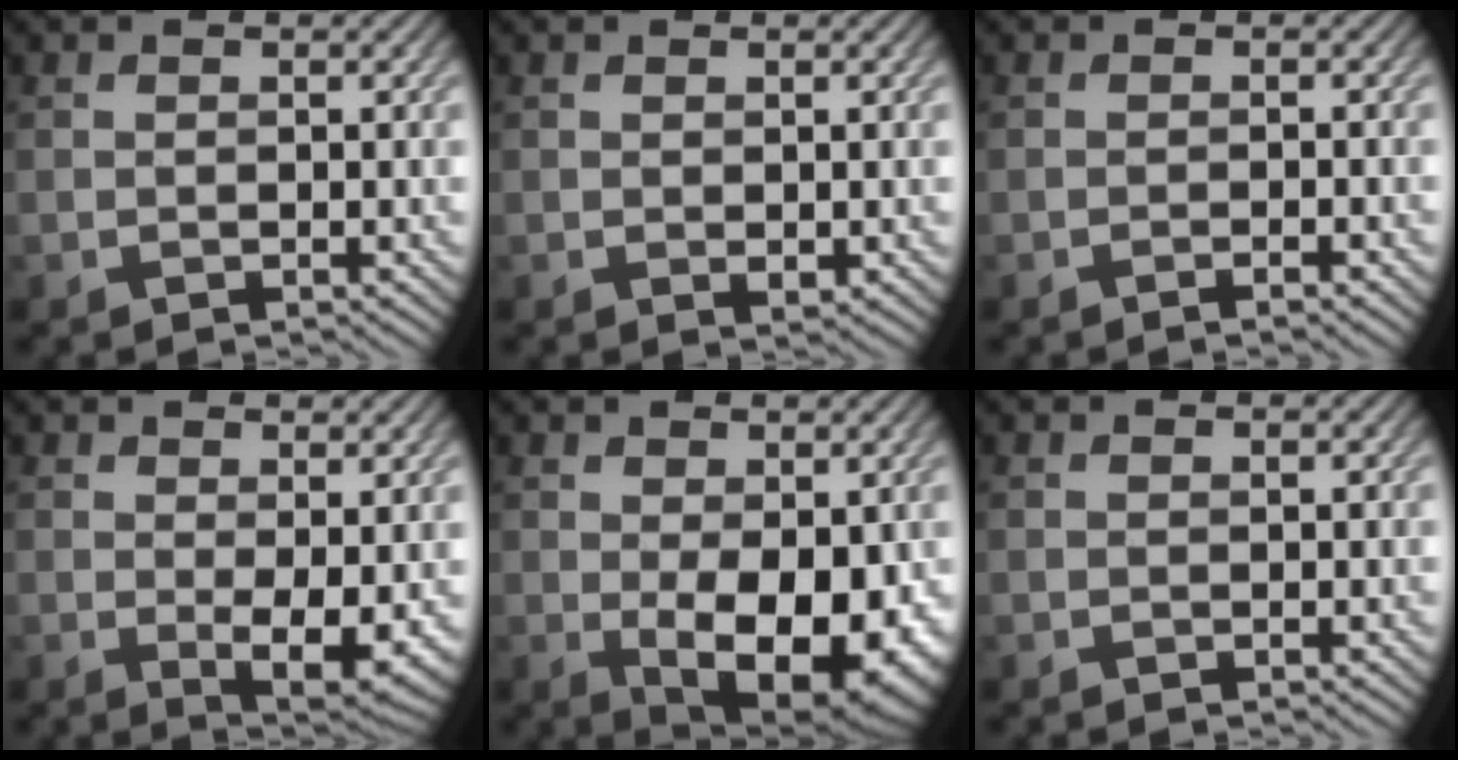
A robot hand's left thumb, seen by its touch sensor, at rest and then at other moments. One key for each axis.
{"total": 0.7, "fx": 0.1, "fy": 0.4, "fz": 0.5, "tx": -0.006, "ty": -0.005, "tz": 0.005}
{"total": 1.0, "fx": -0.8, "fy": 0.0, "fz": 0.6, "tx": -0.010, "ty": 0.002, "tz": -0.017}
{"total": 3.9, "fx": 0.5, "fy": 1.5, "fz": 3.5, "tx": -0.064, "ty": -0.015, "tz": 0.017}
{"total": 10.9, "fx": -1.8, "fy": 6.1, "fz": 8.9, "tx": -0.134, "ty": -0.036, "tz": -0.005}
{"total": 0.0}